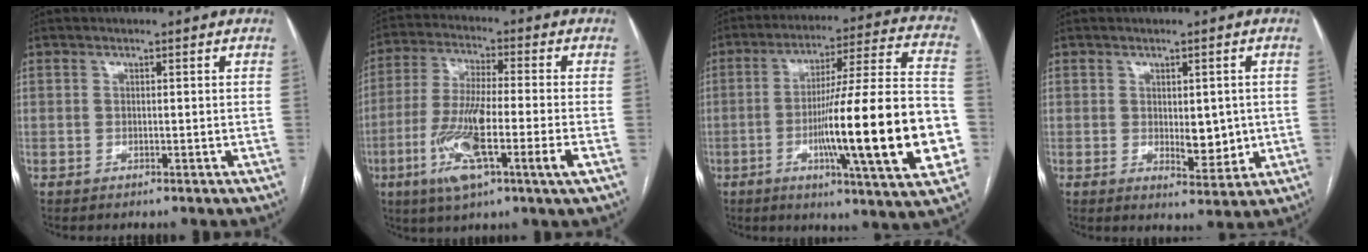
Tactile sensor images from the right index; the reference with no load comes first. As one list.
[{"total": 13.9, "force": [-4.7, 0.9, 13.1], "torque": [-0.260, -0.017, -0.087]}, {"total": 25.1, "force": [-5.7, 0.8, 24.4], "torque": [-0.329, -0.003, -0.090]}, {"total": 5.2, "force": [0.0, 2.4, 4.7], "torque": [-0.066, -0.009, 0.008]}]